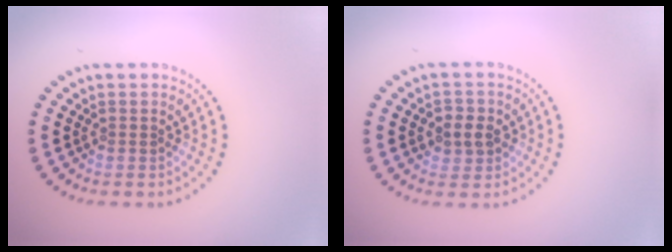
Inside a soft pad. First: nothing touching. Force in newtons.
{"total": 2.2, "press": 2.2, "slide": 0.5}